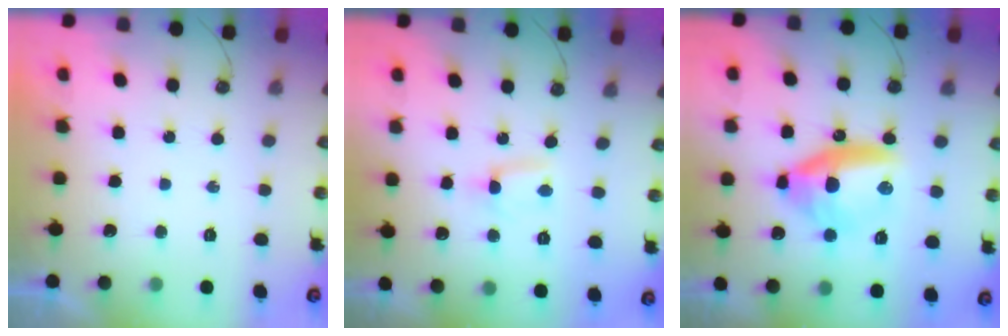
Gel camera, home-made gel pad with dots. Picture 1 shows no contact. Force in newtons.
{"total": 0.6, "press": 0.3, "slide": 0.5}
{"total": 11.1, "press": 10.8, "slide": 2.4}